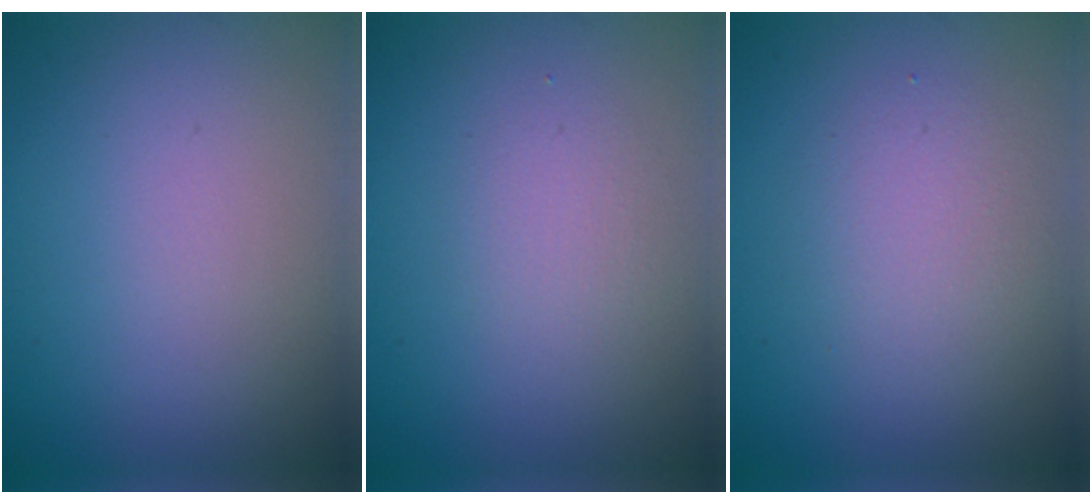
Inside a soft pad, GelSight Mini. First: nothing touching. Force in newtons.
{"total": 1.5, "press": 1.5, "slide": 0.1}
{"total": 2.6, "press": 2.6, "slide": 0.2}